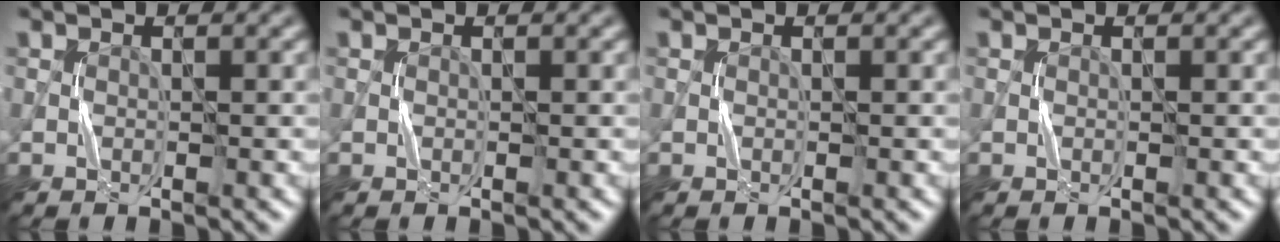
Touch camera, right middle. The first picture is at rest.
{"total": 0.0}
{"total": 0.0}
{"total": 0.0}